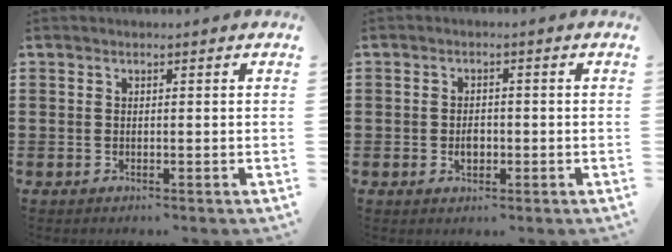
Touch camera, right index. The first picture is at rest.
{"total": 2.3, "force": [-0.6, 1.4, 1.8], "torque": [-0.025, -0.001, -0.013]}